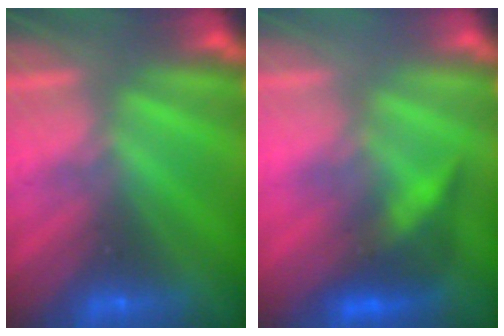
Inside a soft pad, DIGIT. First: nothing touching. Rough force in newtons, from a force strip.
{"total": 2.9}